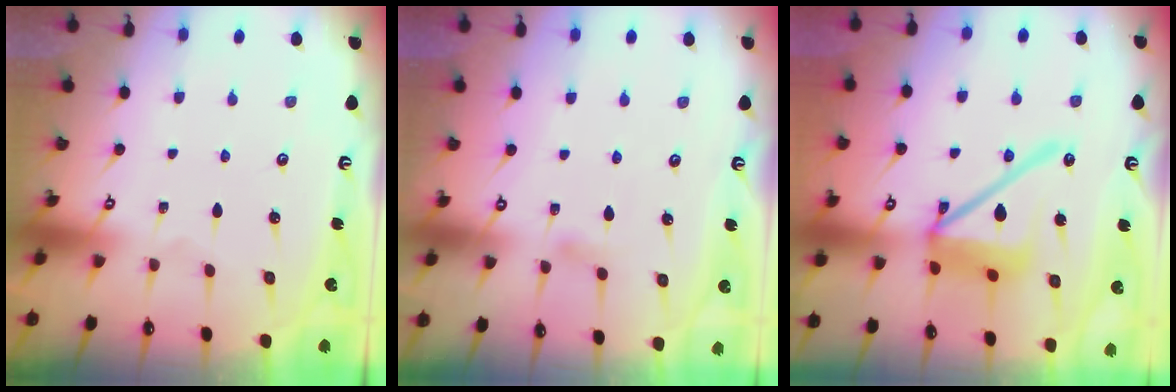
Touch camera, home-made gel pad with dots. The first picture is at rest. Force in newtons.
{"total": 4.6, "press": 4.5, "slide": 0.6}
{"total": 15.7, "press": 15.6, "slide": 1.7}